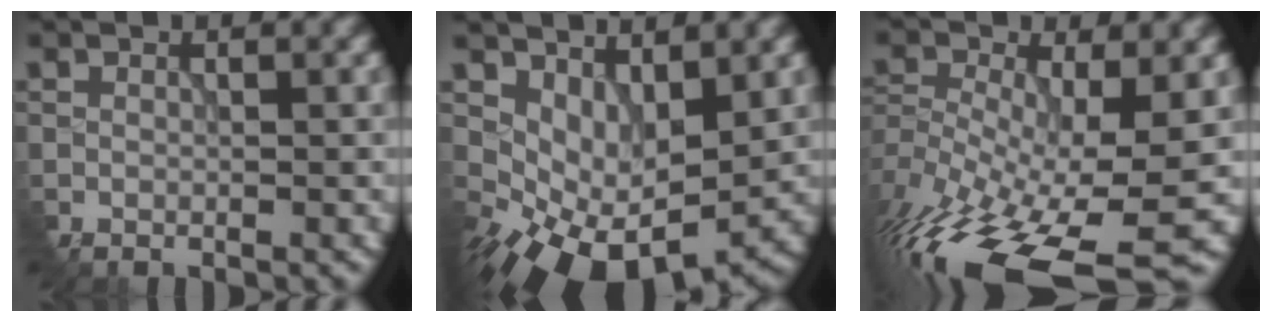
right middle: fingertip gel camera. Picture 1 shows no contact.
{"total": 8.4, "force": [-0.4, 5.4, 6.5], "torque": [-0.110, -0.028, 0.017]}
{"total": 15.3, "force": [-7.0, 6.1, 12.1], "torque": [-0.252, -0.015, -0.099]}